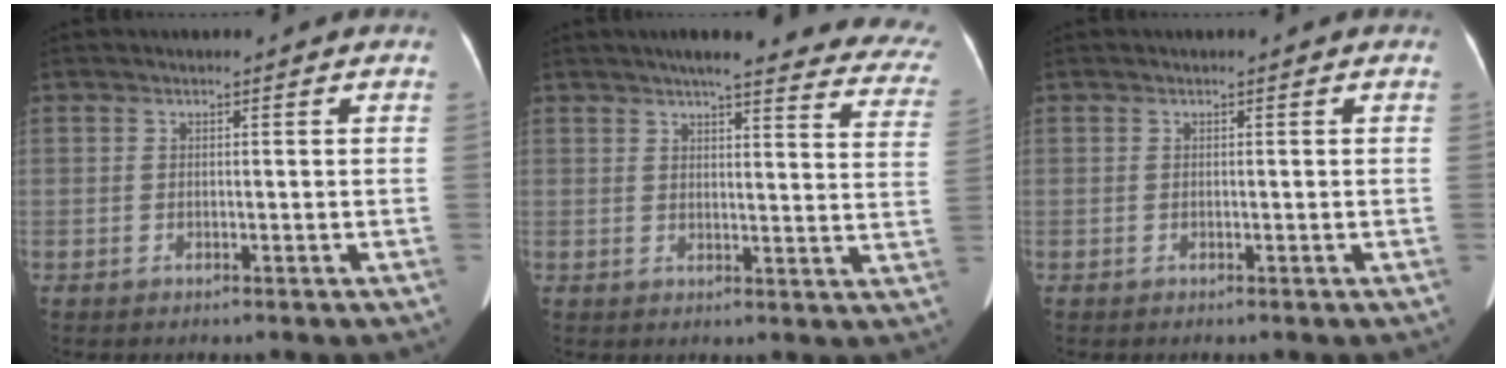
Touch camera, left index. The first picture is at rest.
{"total": 23.0, "force": [20.3, 3.1, 10.4], "torque": [-0.118, -0.041, 0.216]}
{"total": 0.0}